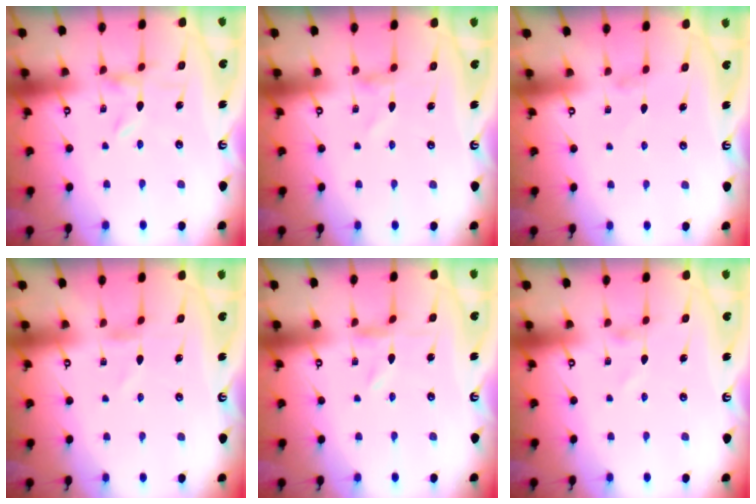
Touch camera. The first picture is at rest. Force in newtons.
{"total": 0.8, "press": 0.8, "slide": 0.1}
{"total": 0.5, "press": 0.4, "slide": 0.2}
{"total": 0.8, "press": 0.7, "slide": 0.3}
{"total": 0.0}
{"total": 0.0}